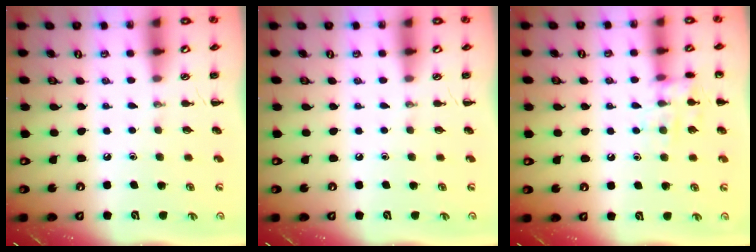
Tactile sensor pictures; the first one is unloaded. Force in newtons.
{"total": 0.0}
{"total": 9.9, "press": 9.8, "slide": 1.2}